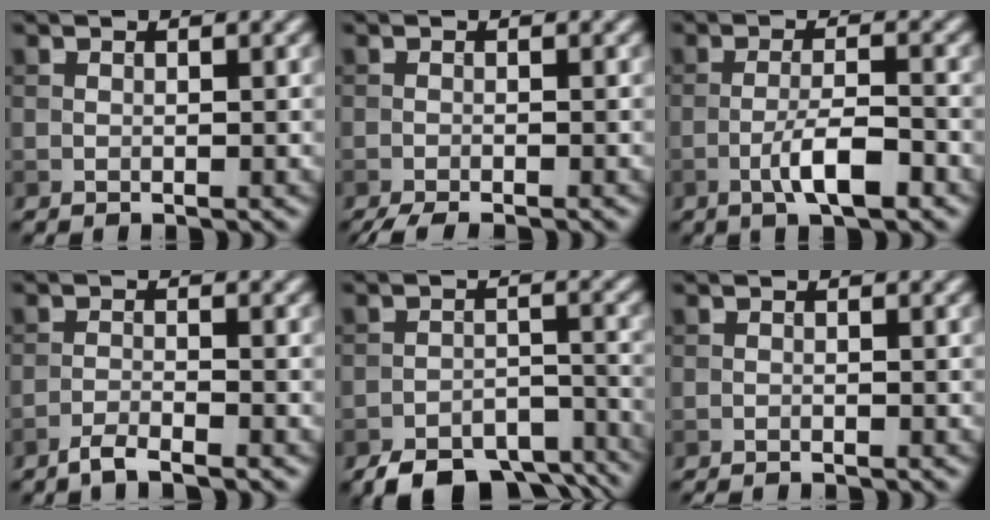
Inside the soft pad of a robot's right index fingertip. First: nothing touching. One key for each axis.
{"total": 2.8, "fx": -2.3, "fy": 0.4, "fz": 1.5, "tx": -0.024, "ty": -0.004, "tz": -0.044}
{"total": 4.1, "fx": -2.0, "fy": 0.9, "fz": 3.5, "tx": -0.066, "ty": 0.005, "tz": -0.039}
{"total": 2.3, "fx": -1.8, "fy": 0.3, "fz": 1.3, "tx": -0.025, "ty": 0.000, "tz": -0.041}
{"total": 7.8, "fx": -6.3, "fy": 3.2, "fz": 3.3, "tx": -0.048, "ty": -0.013, "tz": -0.101}
{"total": 0.9, "fx": -0.8, "fy": 0.1, "fz": 0.3, "tx": 0.002, "ty": 0.000, "tz": -0.015}